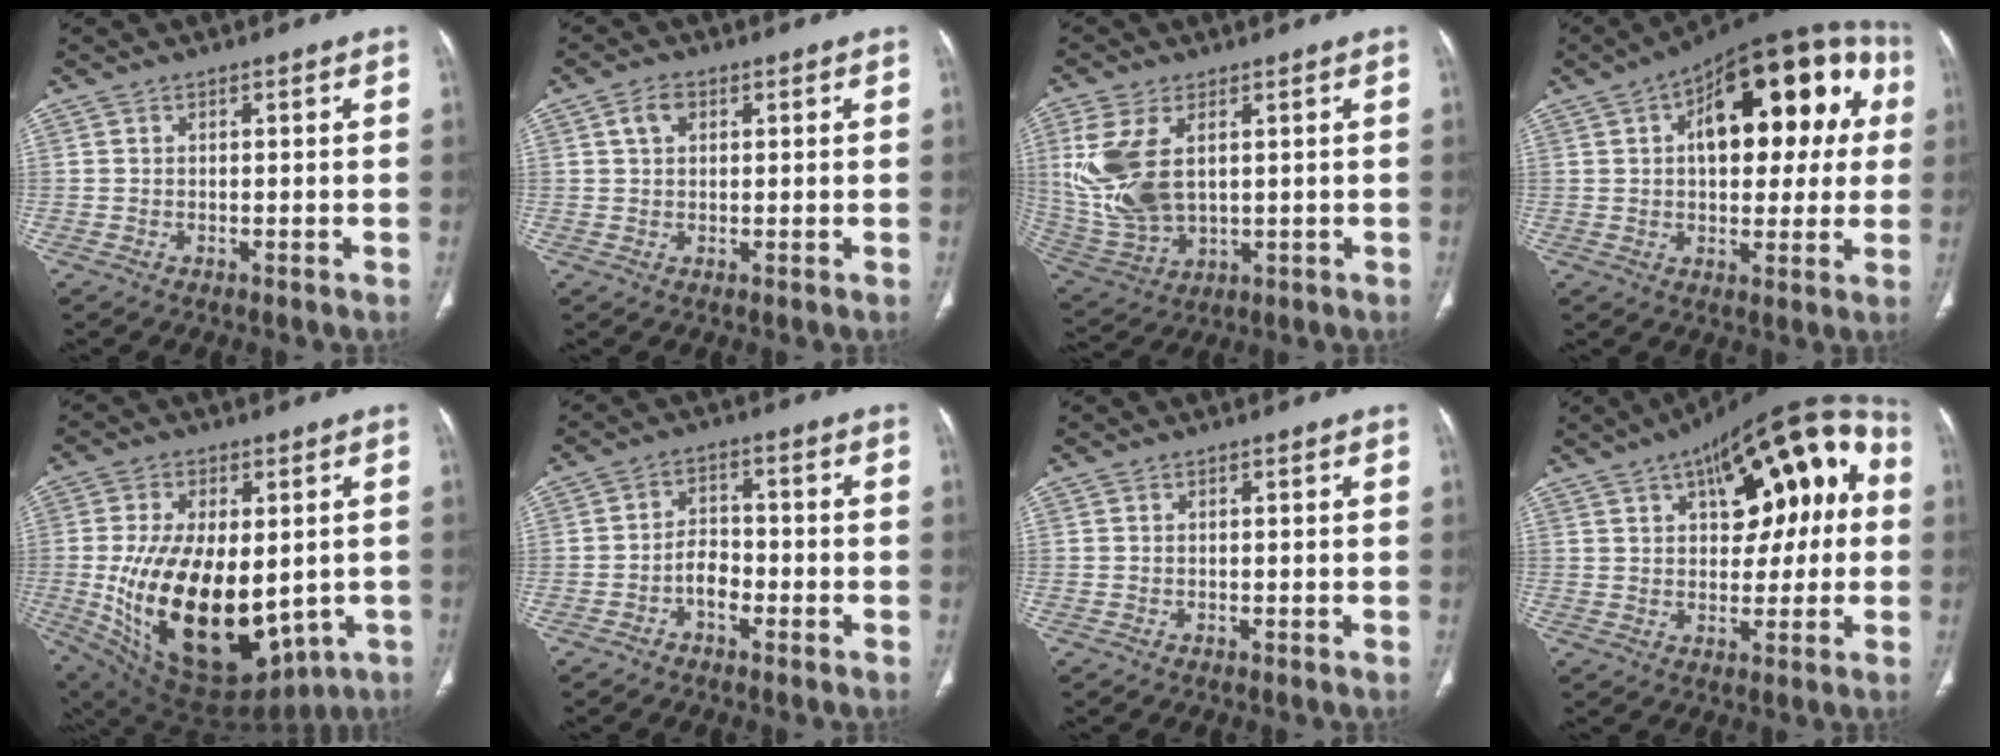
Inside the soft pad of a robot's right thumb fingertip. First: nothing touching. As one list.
[{"total": 3.1, "force": [1.2, 2.2, 1.9], "torque": [-0.030, 0.005, 0.021]}, {"total": 14.0, "force": [3.0, 8.1, 11.0], "torque": [-0.244, -0.010, 0.076]}, {"total": 25.1, "force": [6.0, 12.3, 21.0], "torque": [-0.255, 0.034, 0.080]}, {"total": 27.0, "force": [-3.3, 15.2, 22.0], "torque": [-0.401, -0.031, -0.013]}, {"total": 4.6, "force": [-2.2, 2.9, 2.7], "torque": [-0.032, 0.024, -0.046]}, {"total": 0.0}, {"total": 22.3, "force": [5.6, 10.5, 18.8], "torque": [-0.229, 0.039, 0.075]}]